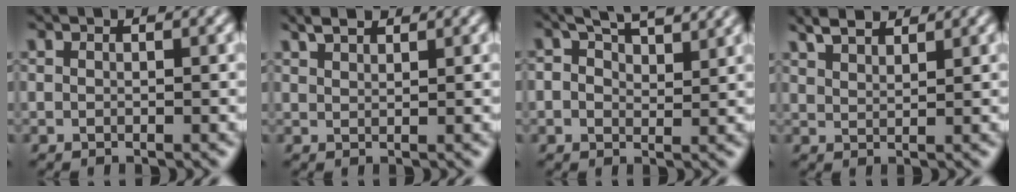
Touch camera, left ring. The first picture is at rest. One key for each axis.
{"total": 2.8, "fx": 2.2, "fy": 1.0, "fz": 1.5, "tx": -0.022, "ty": 0.027, "tz": 0.018}
{"total": 4.7, "fx": 3.1, "fy": 2.1, "fz": 3.0, "tx": -0.043, "ty": 0.025, "tz": 0.030}
{"total": 4.3, "fx": 3.5, "fy": 1.4, "fz": 2.2, "tx": -0.042, "ty": 0.033, "tz": 0.038}